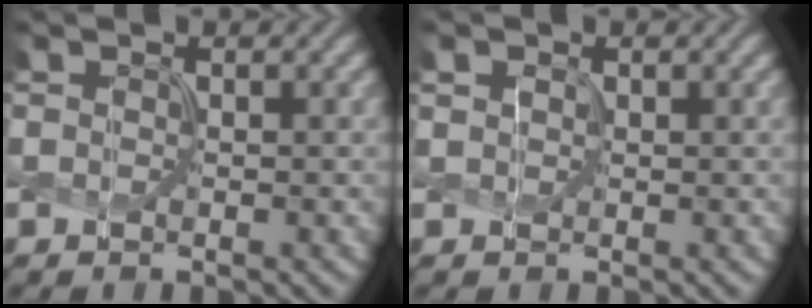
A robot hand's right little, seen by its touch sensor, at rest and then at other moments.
{"total": 0.9, "force": [0.4, 0.7, 0.3], "torque": [-0.007, 0.001, 0.009]}